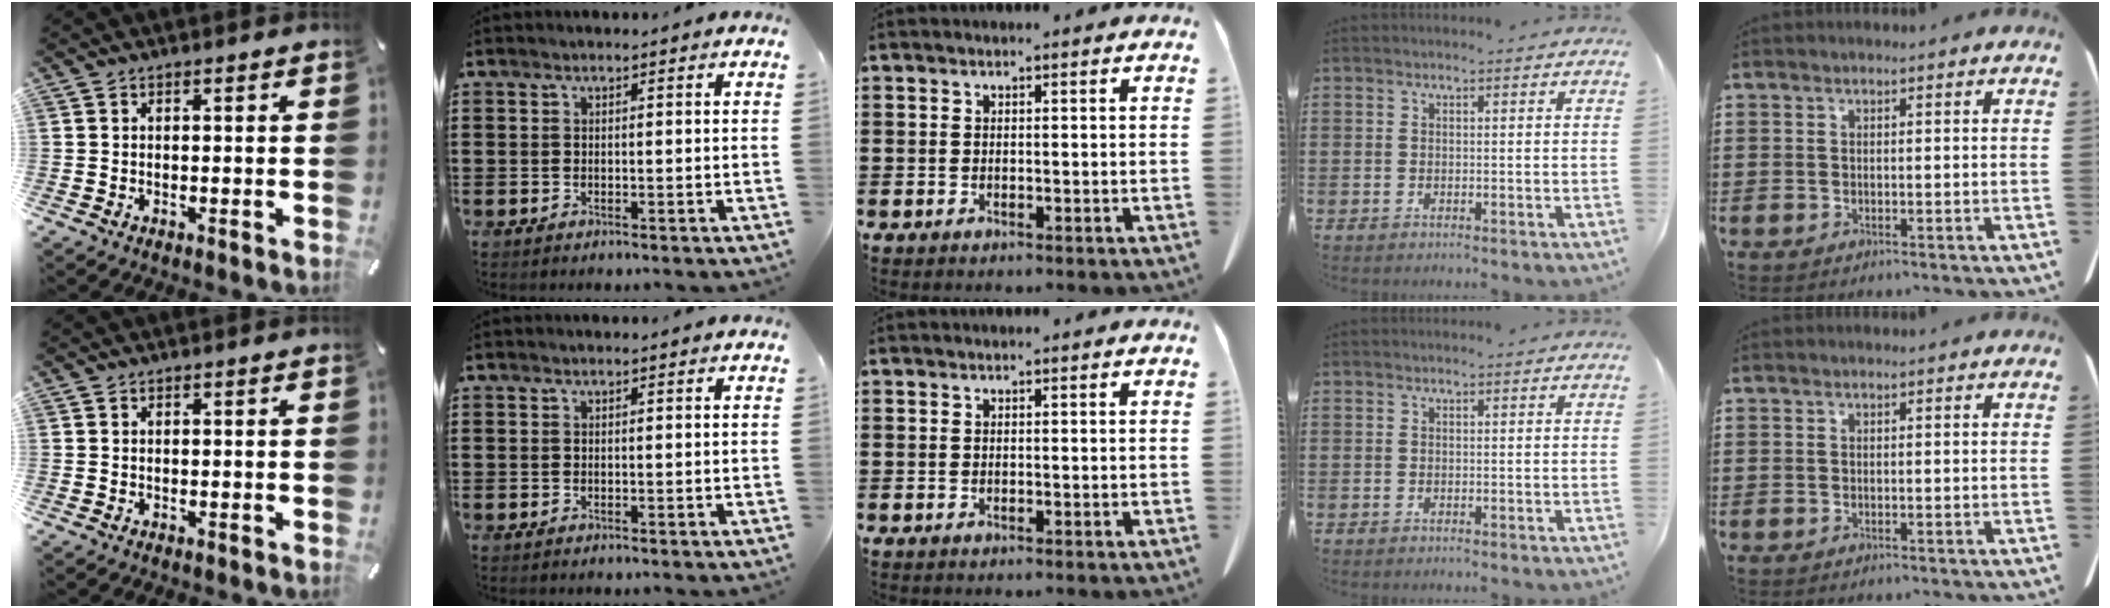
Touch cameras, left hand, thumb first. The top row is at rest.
{}